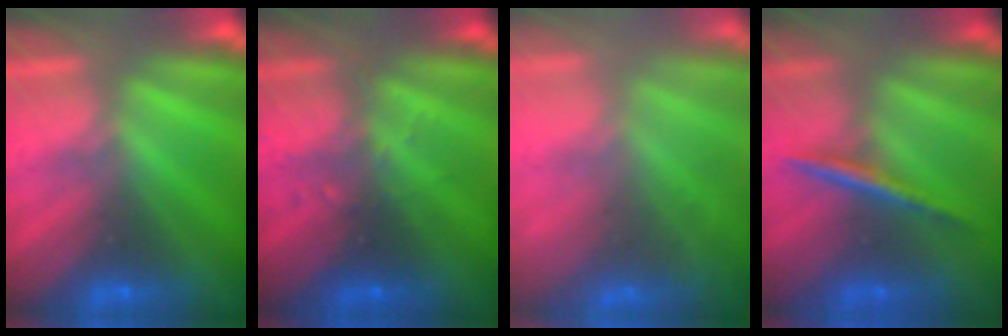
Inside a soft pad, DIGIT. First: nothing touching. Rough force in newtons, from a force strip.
{"total": 2.8}
{"total": 7.8}
{"total": 2.2}